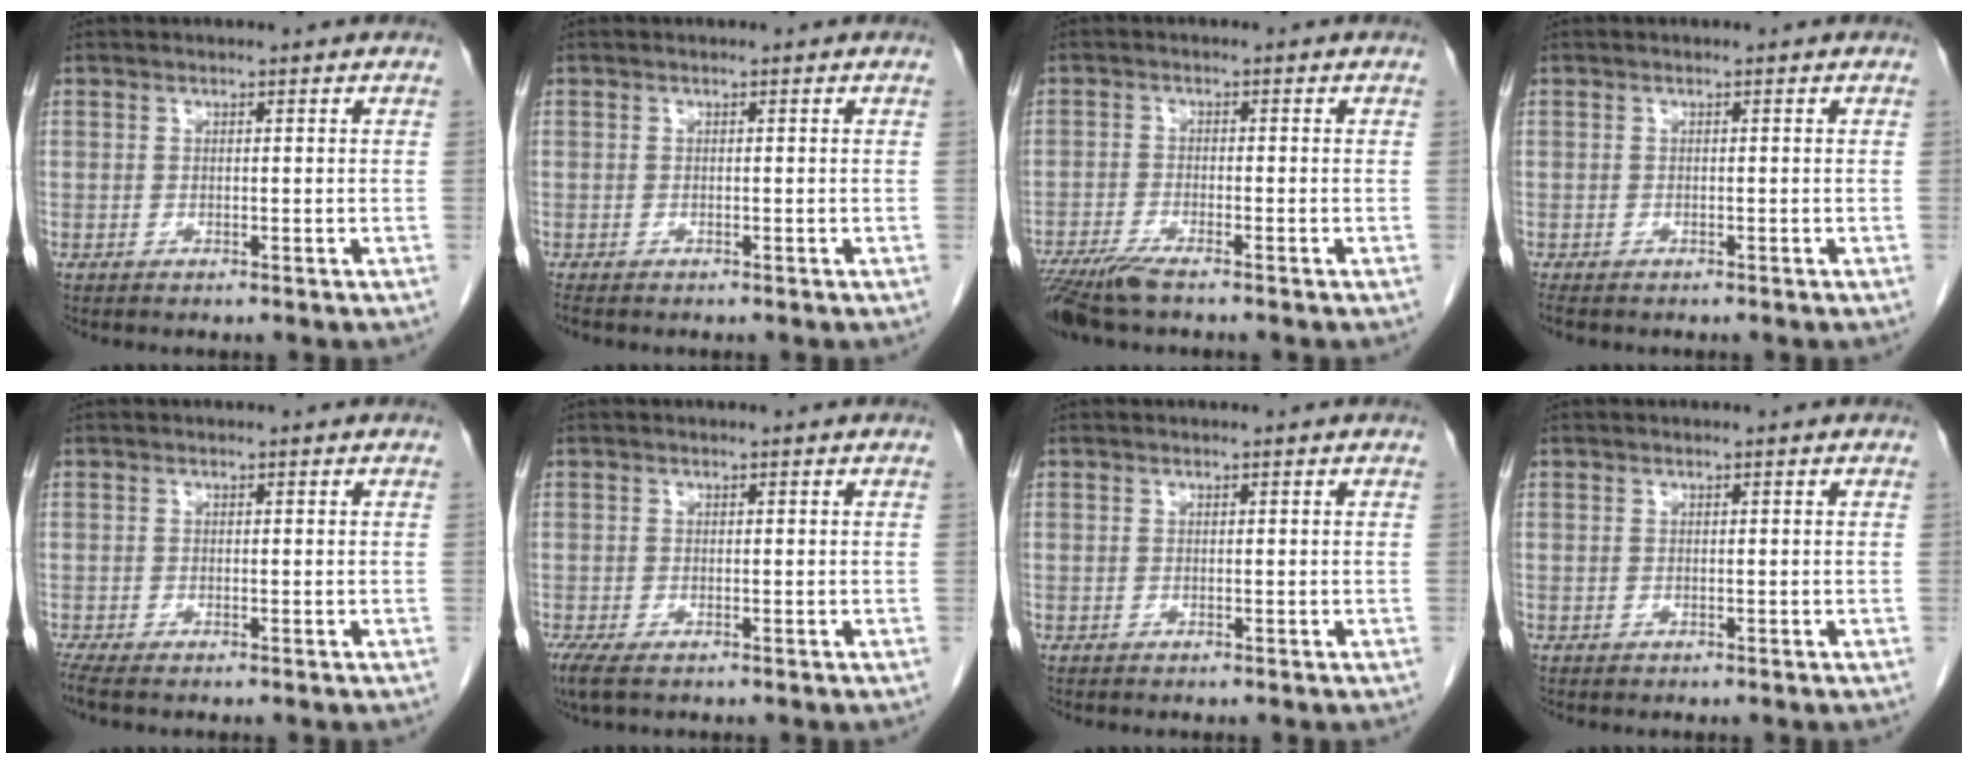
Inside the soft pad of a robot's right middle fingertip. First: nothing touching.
{"total": 1.1, "force": [-0.9, 0.3, 0.4], "torque": [-0.013, -0.003, -0.014]}
{"total": 6.3, "force": [-4.8, 0.5, 4.0], "torque": [-0.074, -0.017, -0.089]}
{"total": 1.9, "force": [-1.6, 0.7, 0.8], "torque": [-0.016, -0.005, -0.019]}
{"total": 1.8, "force": [-1.5, 0.1, 0.9], "torque": [-0.022, -0.007, -0.029]}
{"total": 4.0, "force": [-2.6, 1.4, 2.6], "torque": [-0.057, -0.015, -0.043]}
{"total": 0.0}
{"total": 0.0}